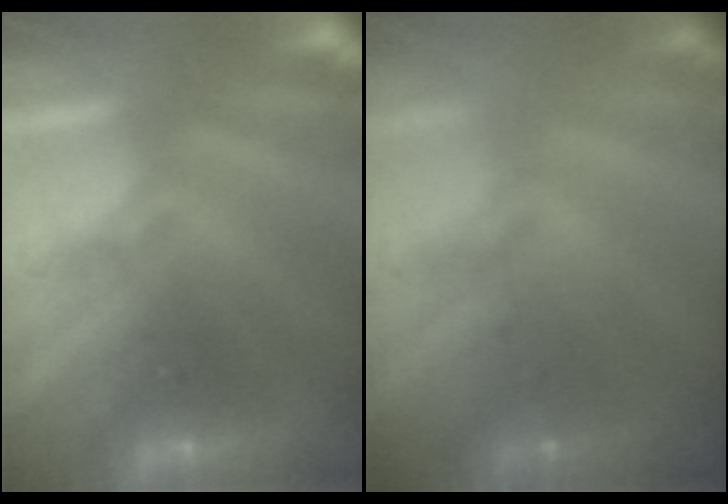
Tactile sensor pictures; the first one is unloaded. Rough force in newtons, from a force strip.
{"total": 2.4}